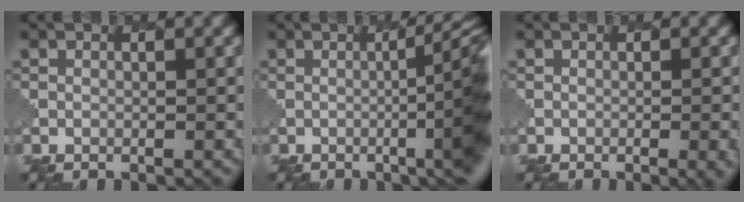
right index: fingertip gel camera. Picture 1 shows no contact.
{"total": 9.7, "force": [-1.6, 2.3, 9.3], "torque": [-0.092, 0.009, -0.020]}
{"total": 2.6, "force": [-1.1, 0.7, 2.3], "torque": [-0.020, 0.001, -0.011]}